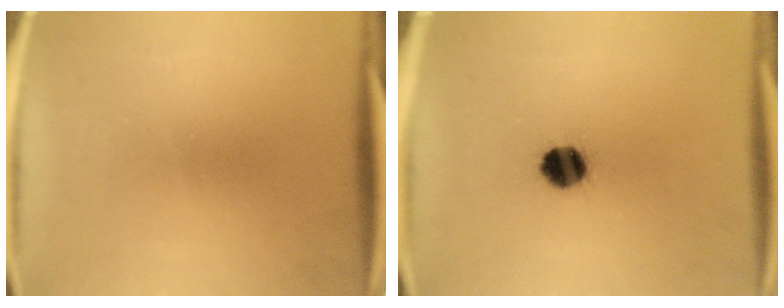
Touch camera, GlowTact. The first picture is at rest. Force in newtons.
{"total": 7.0}